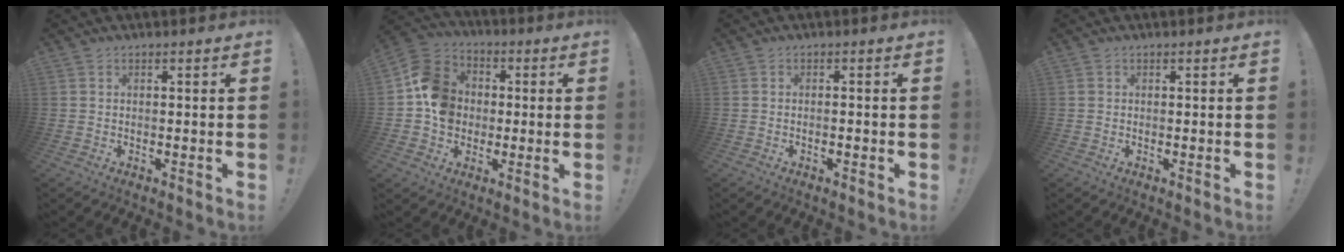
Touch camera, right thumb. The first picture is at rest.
{"total": 13.6, "force": [-0.9, 11.6, 6.9], "torque": [-0.096, 0.023, -0.008]}
{"total": 1.3, "force": [-0.9, 0.1, 0.9], "torque": [-0.019, 0.003, -0.016]}
{"total": 0.5, "force": [0.2, 0.5, 0.1], "torque": [-0.004, 0.003, 0.004]}